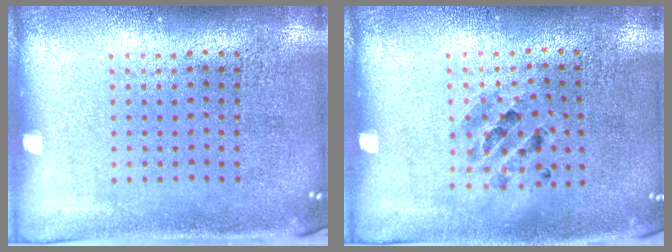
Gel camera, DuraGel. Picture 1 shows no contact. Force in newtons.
{"total": 0.8, "press": 0.8, "slide": 0.0}